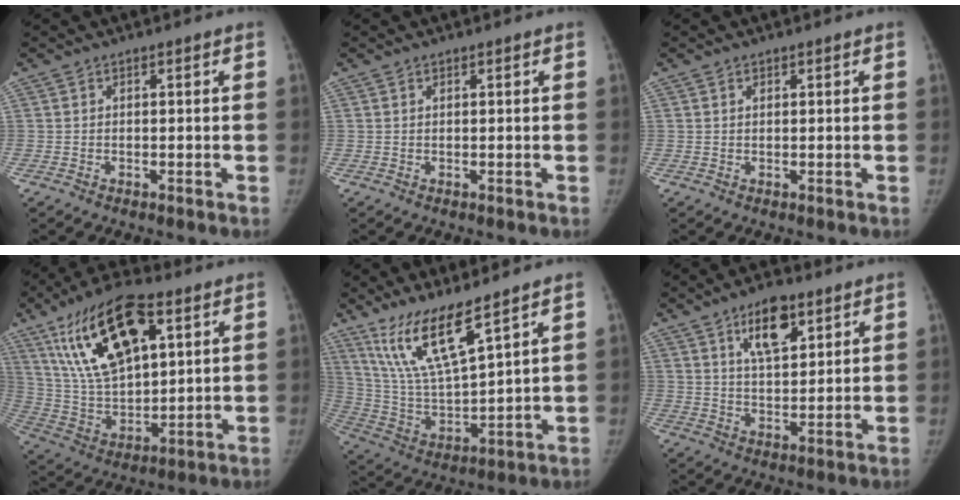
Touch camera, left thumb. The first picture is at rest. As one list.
[{"total": 0.6, "force": [0.4, 0.3, 0.3], "torque": [-0.006, -0.001, 0.007]}, {"total": 0.9, "force": [0.6, 0.6, 0.5], "torque": [-0.006, -0.003, 0.009]}, {"total": 21.8, "force": [9.9, 9.8, 16.8], "torque": [-0.287, -0.023, 0.184]}, {"total": 14.5, "force": [9.9, 2.8, 10.2], "torque": [-0.190, -0.057, 0.211]}, {"total": 9.9, "force": [5.4, 4.4, 7.1], "torque": [-0.097, -0.027, 0.092]}]